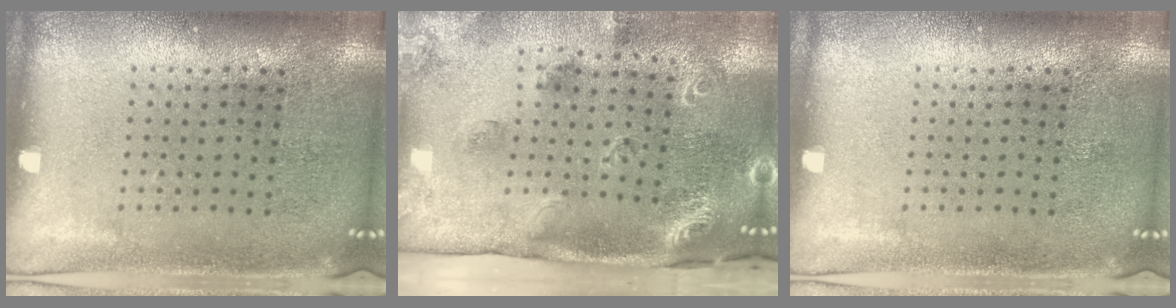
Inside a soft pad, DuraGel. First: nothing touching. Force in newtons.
{"total": 2.1, "press": 1.8, "slide": 1.1}
{"total": 0.0}